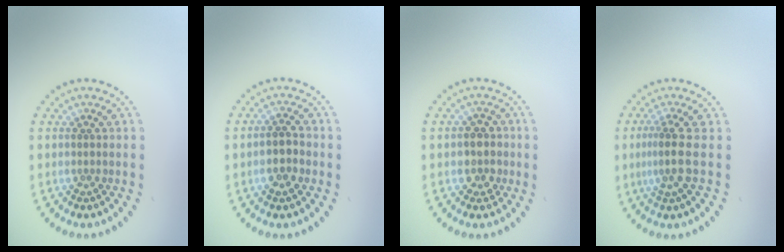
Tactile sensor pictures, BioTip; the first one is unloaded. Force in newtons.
{"total": 2.5, "press": 2.5, "slide": 0.4}
{"total": 2.2, "press": 2.1, "slide": 0.7}
{"total": 2.7, "press": 2.0, "slide": 1.9}